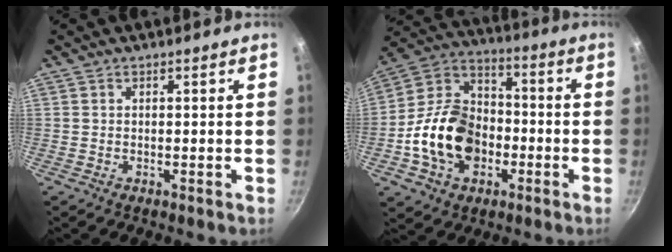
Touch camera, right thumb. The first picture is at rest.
{"total": 18.1, "force": [-4.3, 13.3, 11.5], "torque": [-0.181, 0.044, -0.087]}